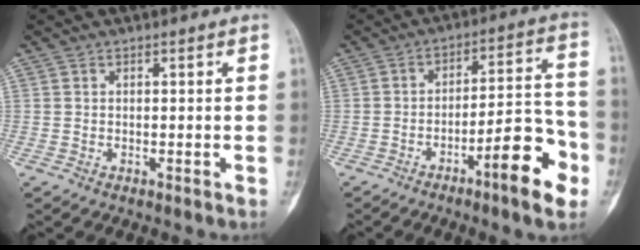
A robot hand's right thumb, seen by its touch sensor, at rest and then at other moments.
{"total": 13.5, "force": [-6.4, 3.0, 11.5], "torque": [-0.156, 0.045, -0.095]}